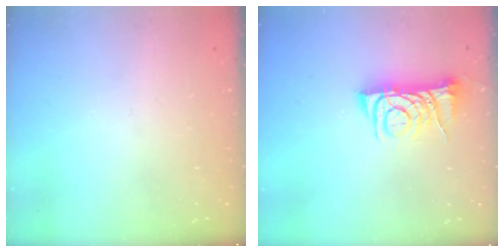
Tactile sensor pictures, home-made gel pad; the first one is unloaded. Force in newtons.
{"total": 8.1, "press": 8.1, "slide": 0.9}